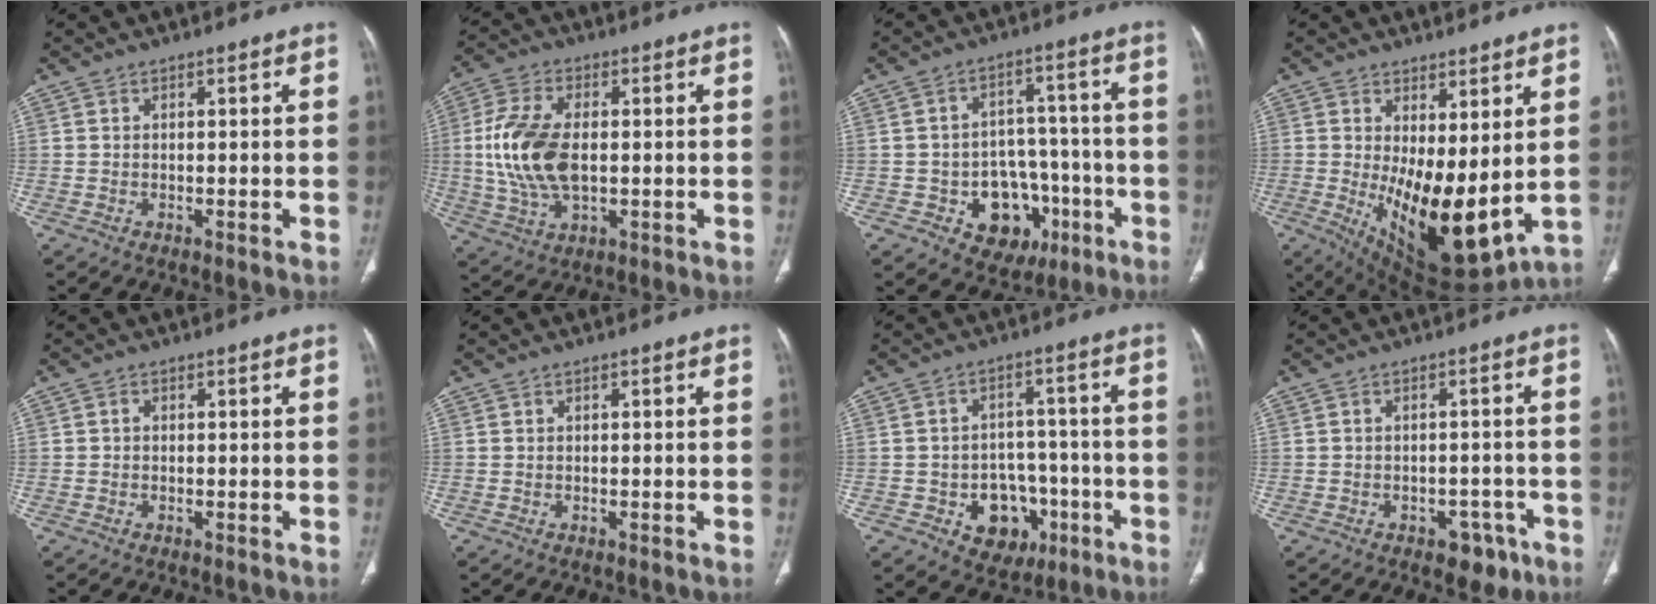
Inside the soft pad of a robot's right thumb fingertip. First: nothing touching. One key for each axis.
{"total": 14.1, "fx": 0.2, "fy": 7.8, "fz": 11.7, "tx": -0.249, "ty": 0.001, "tz": 0.007}
{"total": 13.4, "fx": -5.1, "fy": 10.2, "fz": 6.9, "tx": -0.048, "ty": 0.044, "tz": -0.059}
{"total": 16.5, "fx": 0.5, "fy": 7.3, "fz": 14.8, "tx": -0.227, "ty": -0.043, "tz": 0.036}
{"total": 0.7, "fx": 0.0, "fy": 0.6, "fz": 0.3, "tx": -0.002, "ty": 0.002, "tz": -0.001}
{"total": 0.0}
{"total": 10.7, "fx": -4.1, "fy": 8.3, "fz": 5.4, "tx": -0.034, "ty": 0.035, "tz": -0.046}
{"total": 5.1, "fx": -2.9, "fy": 3.3, "fz": 2.5, "tx": -0.009, "ty": 0.020, "tz": -0.033}